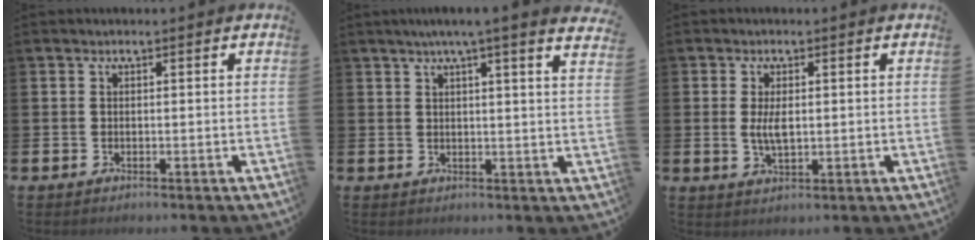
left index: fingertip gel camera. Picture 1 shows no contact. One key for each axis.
{"total": 4.0, "fx": 3.4, "fy": -0.7, "fz": 2.0, "tx": -0.036, "ty": -0.015, "tz": 0.056}
{"total": 3.4, "fx": 0.4, "fy": 1.5, "fz": 3.0, "tx": -0.050, "ty": 0.001, "tz": 0.003}